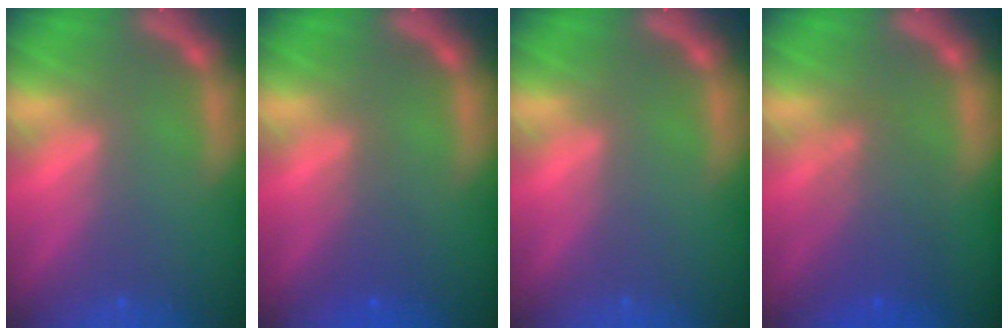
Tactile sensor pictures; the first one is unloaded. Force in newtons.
{"total": 2.0}
{"total": 0.0}
{"total": 4.6}